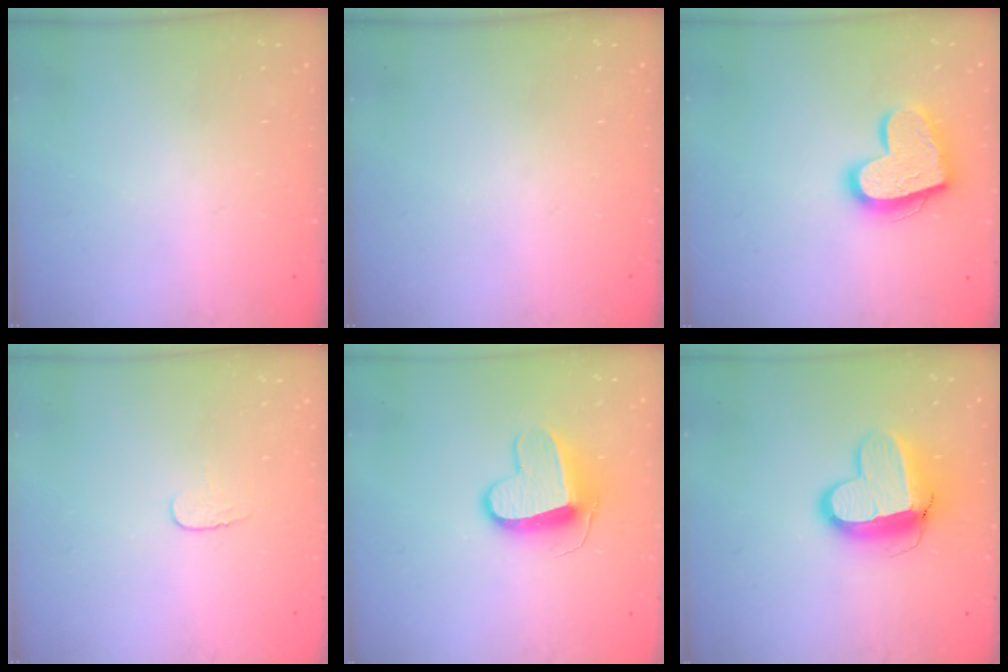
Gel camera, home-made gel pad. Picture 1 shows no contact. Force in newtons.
{"total": 0.0}
{"total": 17.6, "press": 17.6, "slide": 1.4}
{"total": 3.9, "press": 3.8, "slide": 0.4}
{"total": 10.6, "press": 10.6, "slide": 0.4}
{"total": 13.1, "press": 13.0, "slide": 1.3}